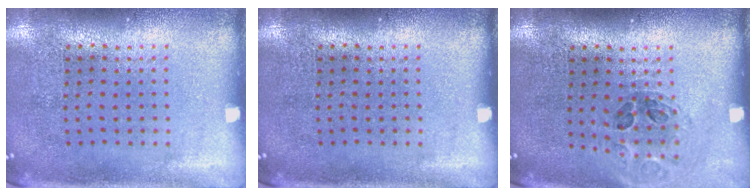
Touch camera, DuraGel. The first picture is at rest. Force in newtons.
{"total": 0.0}
{"total": 1.0, "press": 1.0, "slide": 0.1}